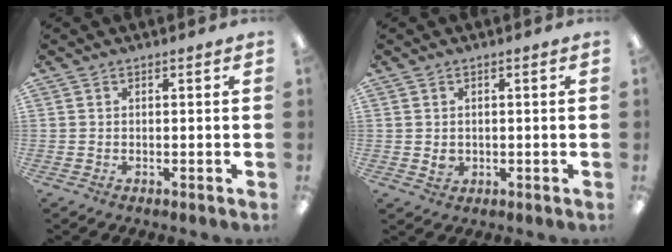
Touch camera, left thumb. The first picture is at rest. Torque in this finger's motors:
{"motor_torque": [-0.20, 0.10, 0.11, -0.14, 0.00]}